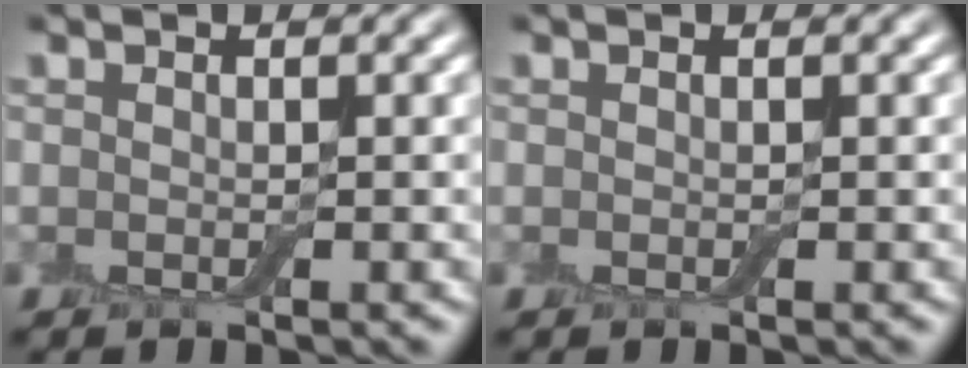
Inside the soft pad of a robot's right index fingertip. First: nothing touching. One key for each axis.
{"total": 0.0}